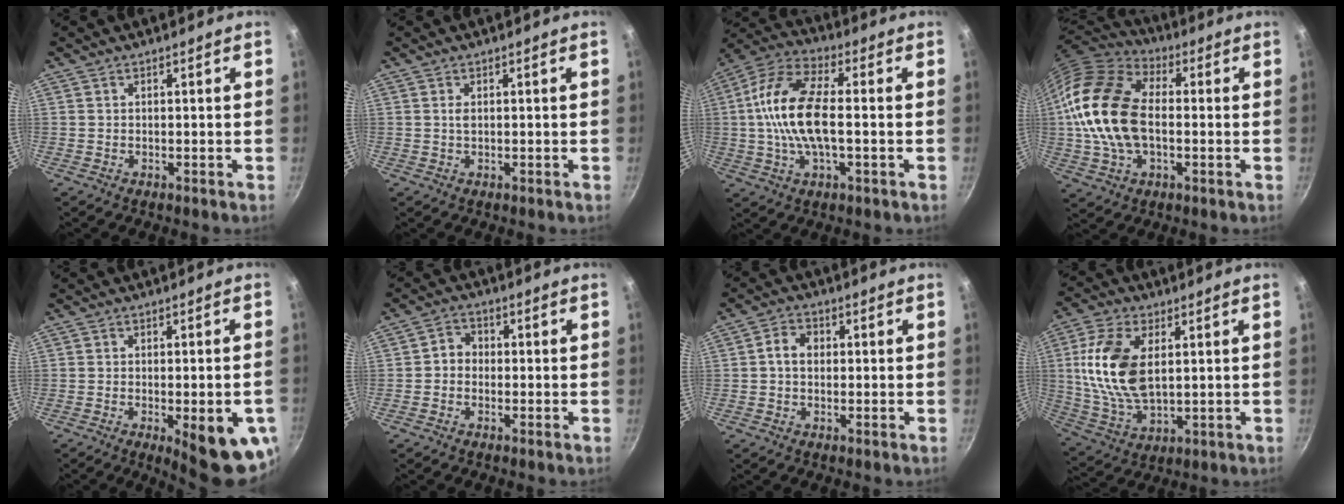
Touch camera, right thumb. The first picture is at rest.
{"total": 1.1, "force": [0.2, 0.6, 0.9], "torque": [-0.017, 0.001, 0.002]}
{"total": 15.5, "force": [-0.1, 6.7, 14.0], "torque": [-0.271, 0.029, -0.021]}
{"total": 20.0, "force": [0.1, 12.6, 15.5], "torque": [-0.292, 0.026, -0.009]}
{"total": 13.8, "force": [-4.4, 4.4, 12.4], "torque": [-0.124, 0.004, -0.050]}
{"total": 3.3, "force": [-0.6, 2.9, 1.5], "torque": [-0.007, 0.014, -0.022]}
{"total": 4.0, "force": [0.2, 3.2, 2.4], "torque": [-0.030, 0.010, -0.006]}
{"total": 15.5, "force": [2.8, 8.7, 12.5], "torque": [-0.237, -0.006, 0.059]}